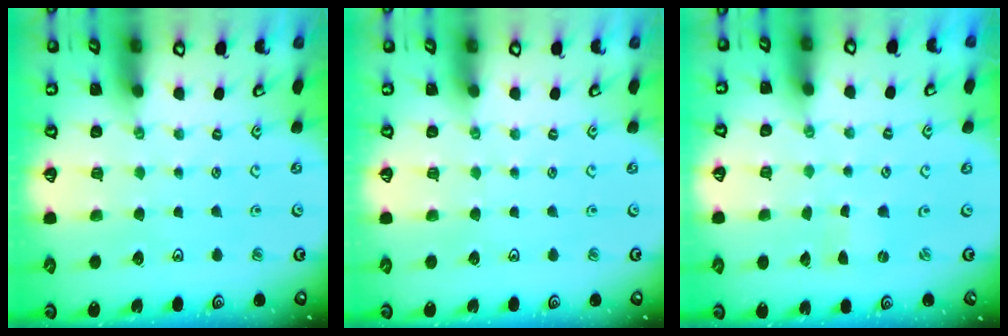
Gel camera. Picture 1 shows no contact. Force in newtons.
{"total": 0.0}
{"total": 0.0}